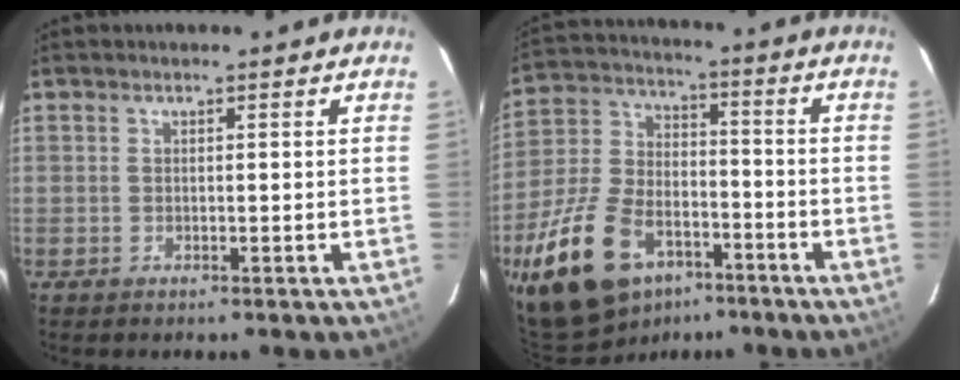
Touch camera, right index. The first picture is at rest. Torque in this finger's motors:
{"motor_torque": [1.09, -1.05, 0.85, 0.21]}